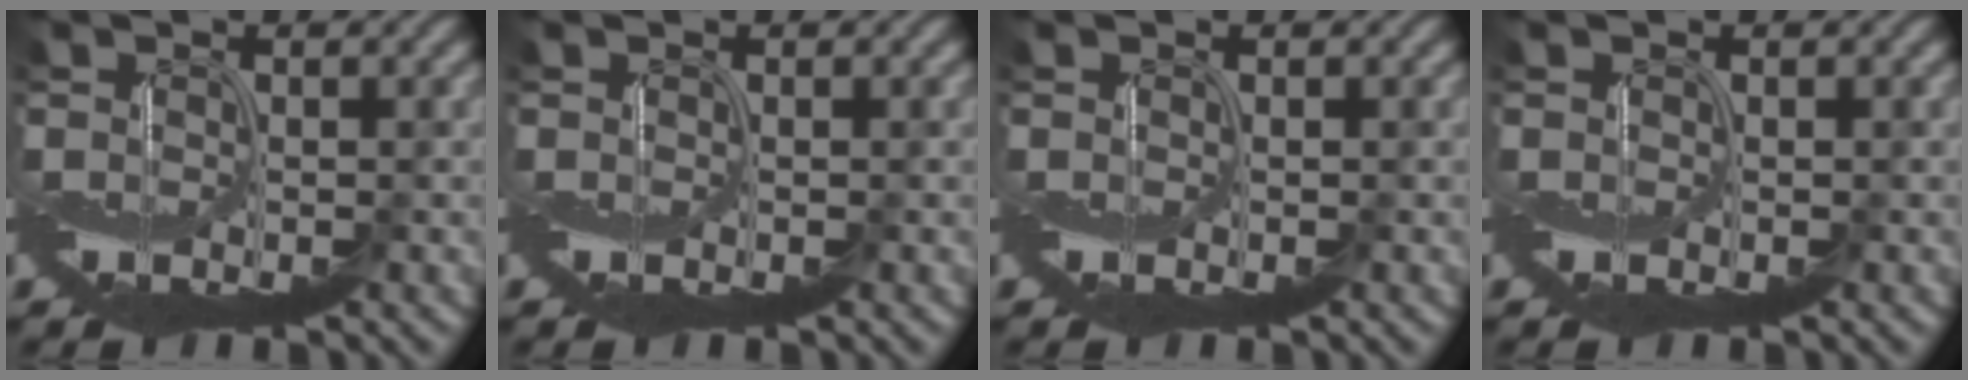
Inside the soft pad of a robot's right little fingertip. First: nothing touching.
{"total": 0.0}
{"total": 0.0}
{"total": 0.0}